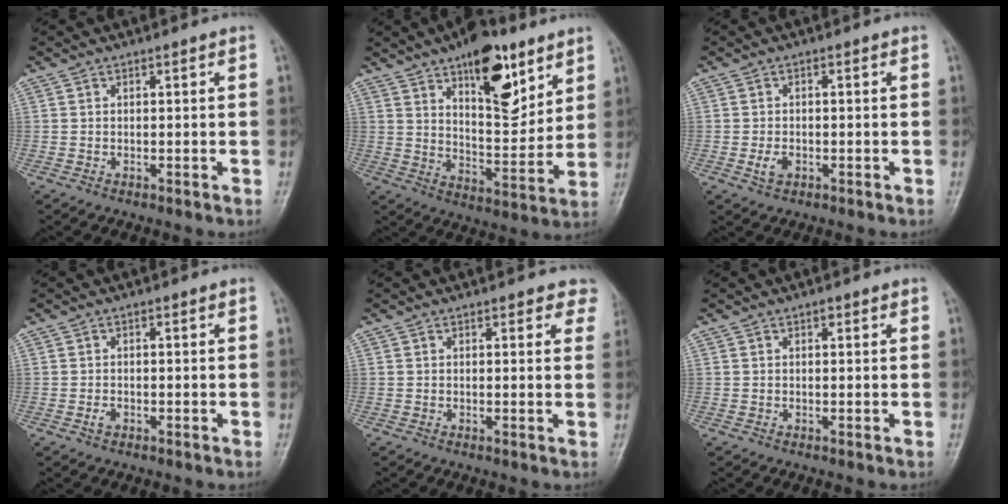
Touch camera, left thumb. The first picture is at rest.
{"total": 16.4, "force": [9.3, 7.1, 11.4], "torque": [-0.127, -0.055, 0.147]}
{"total": 2.6, "force": [-0.9, 1.7, 1.8], "torque": [-0.031, 0.003, -0.014]}
{"total": 1.3, "force": [-0.6, 0.8, 0.8], "torque": [-0.013, 0.003, -0.012]}
{"total": 3.6, "force": [2.7, 1.9, 1.5], "torque": [0.017, -0.009, 0.015]}
{"total": 0.8, "force": [0.4, 0.4, 0.6], "torque": [-0.005, 0.000, 0.003]}